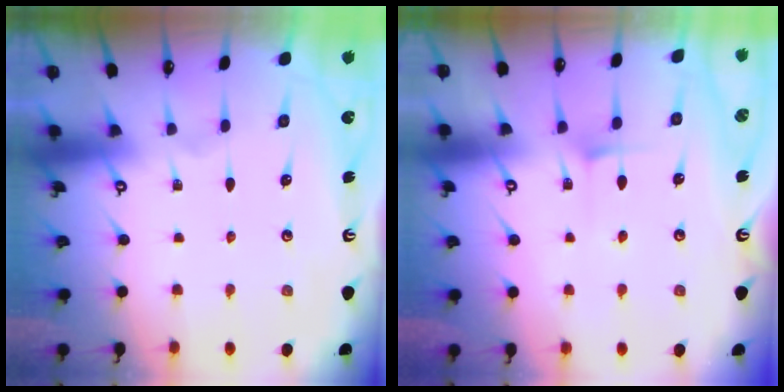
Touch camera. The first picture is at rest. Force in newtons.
{"total": 4.9, "press": 4.9, "slide": 0.6}